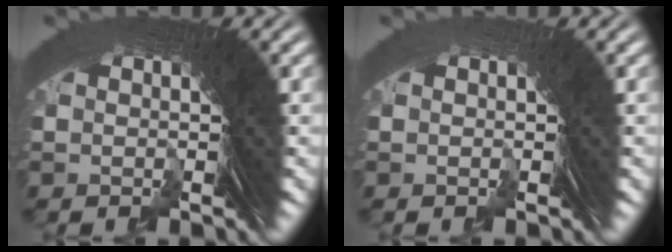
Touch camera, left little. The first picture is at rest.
{"total": 0.9, "force": [-0.5, -0.5, -0.5], "torque": [0.011, 0.005, -0.010]}